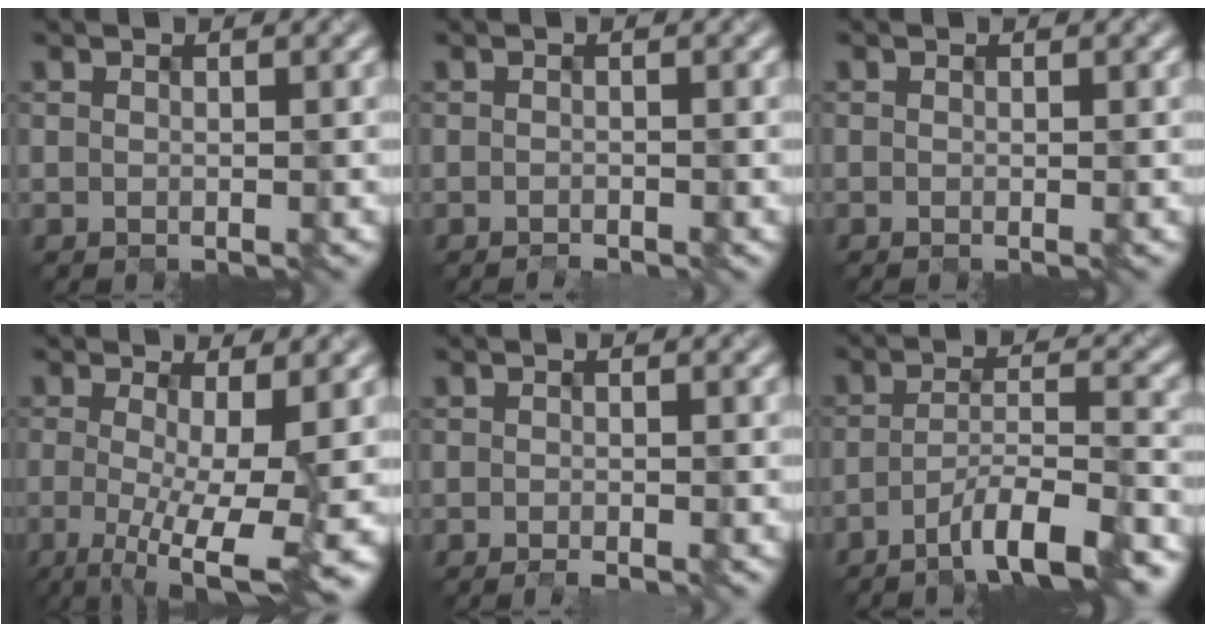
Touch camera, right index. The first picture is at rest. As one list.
[{"total": 0.6, "force": [-0.6, 0.0, 0.1], "torque": [-0.004, -0.001, -0.007]}, {"total": 0.0}, {"total": 8.3, "force": [-1.3, 1.9, 8.0], "torque": [-0.110, -0.011, -0.014]}, {"total": 0.8, "force": [-0.4, 0.1, 0.6], "torque": [-0.011, -0.002, -0.004]}, {"total": 7.1, "force": [-4.7, 1.3, 5.1], "torque": [-0.074, 0.007, -0.076]}]